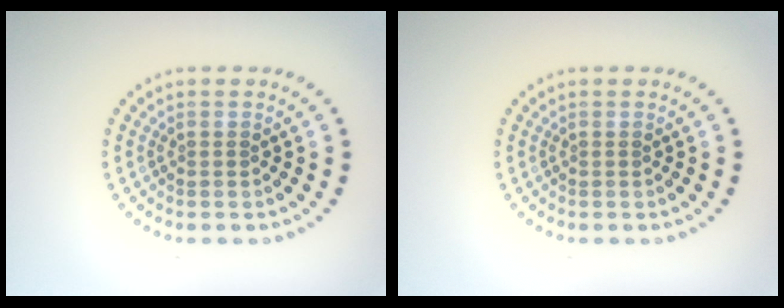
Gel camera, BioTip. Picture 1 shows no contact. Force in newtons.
{"total": 0.0}